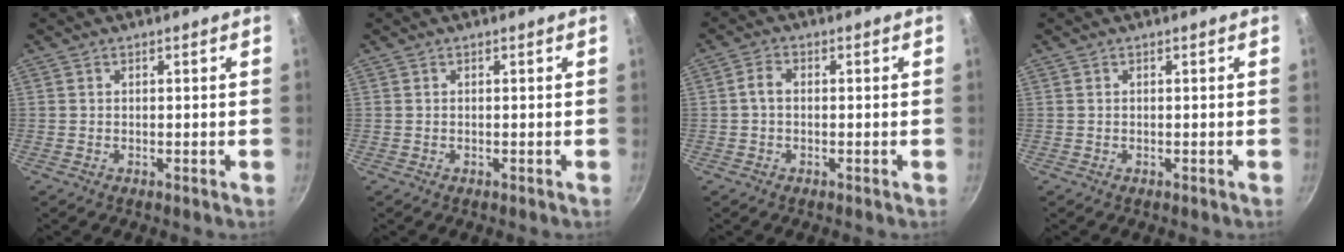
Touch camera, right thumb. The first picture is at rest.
{"total": 0.0}
{"total": 2.4, "force": [-0.2, 1.6, 1.7], "torque": [-0.032, 0.010, -0.008]}
{"total": 0.0}